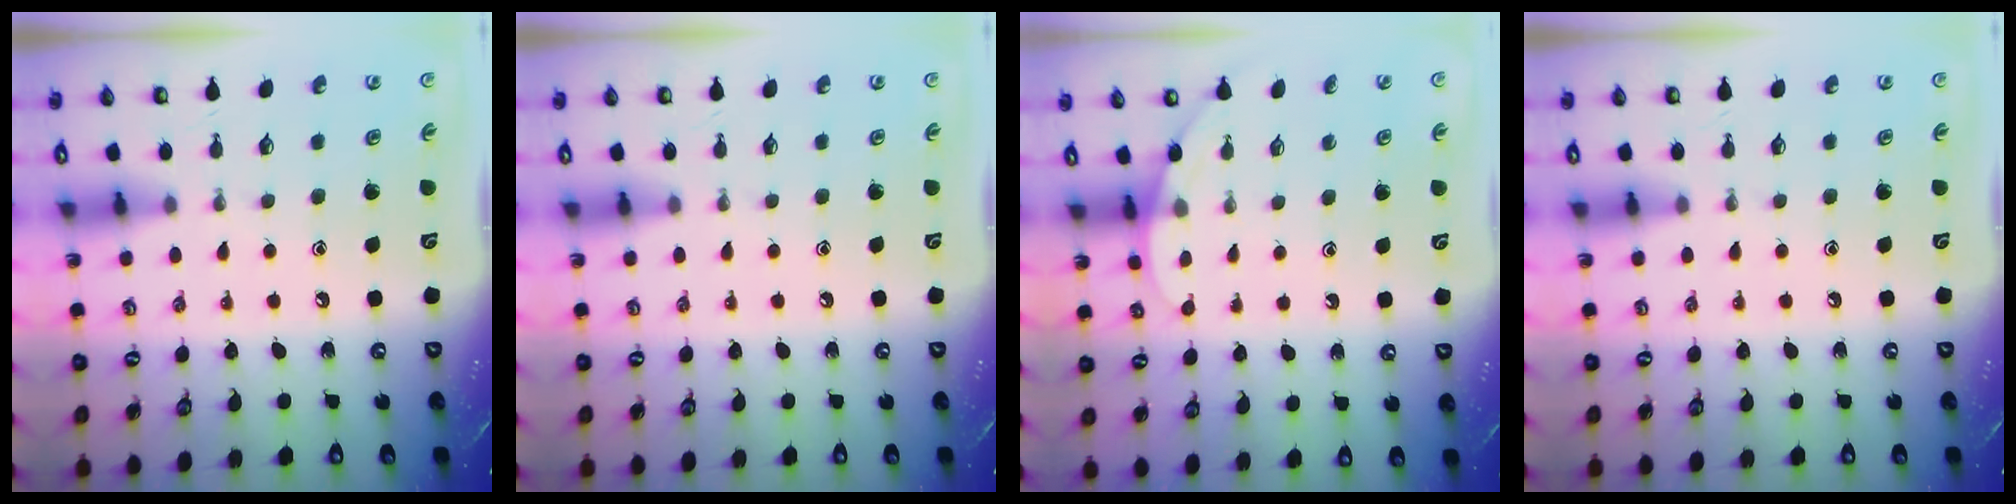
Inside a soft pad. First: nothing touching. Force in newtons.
{"total": 0.0}
{"total": 3.2, "press": 3.2, "slide": 0.3}
{"total": 0.0}